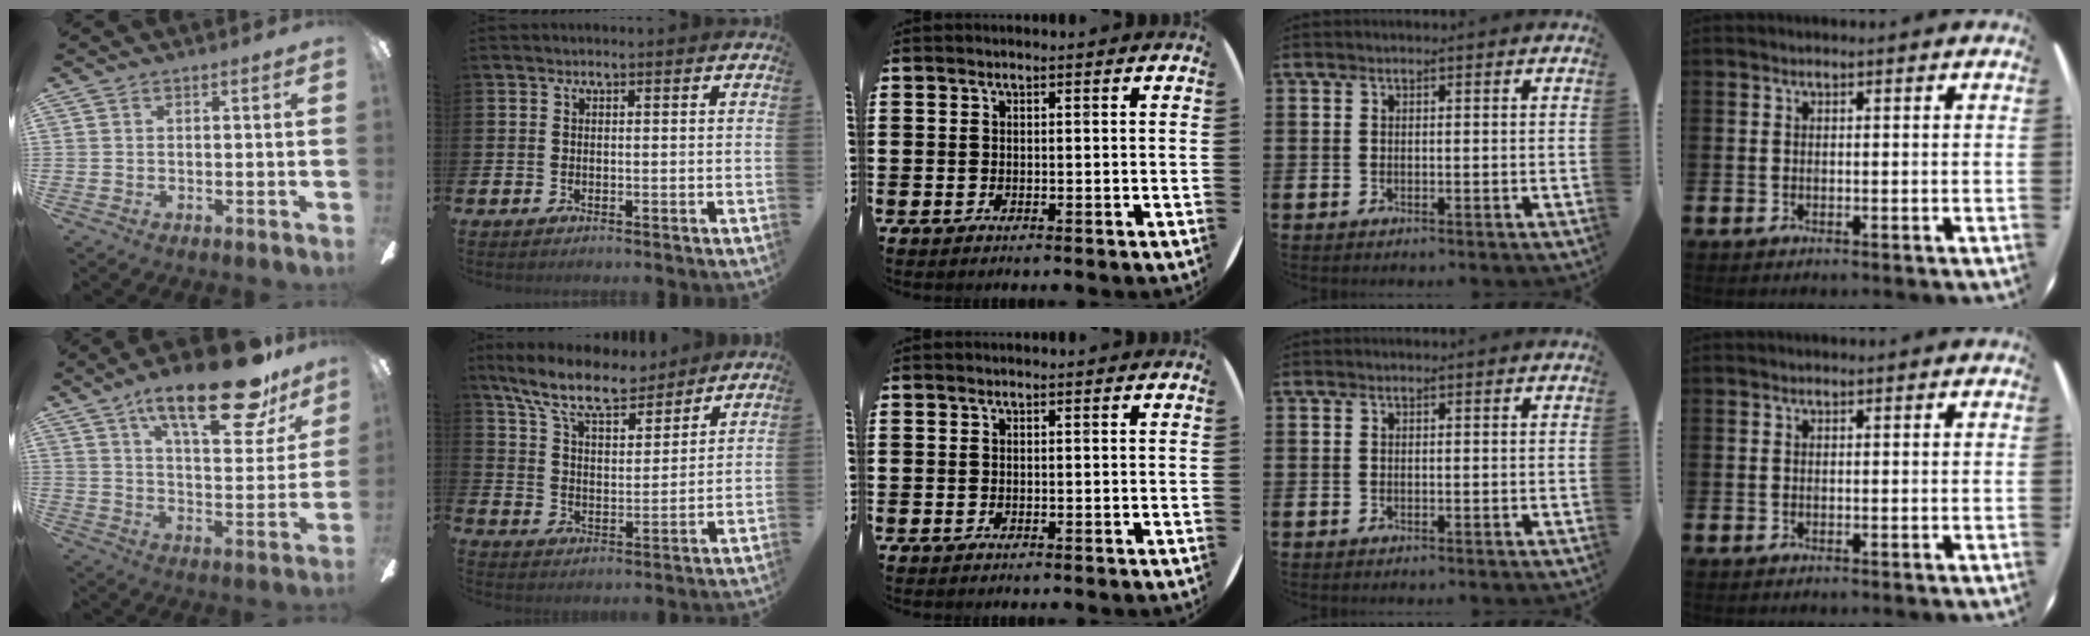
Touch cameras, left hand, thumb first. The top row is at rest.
{"thumb": {"total": 23.5, "force": [15.5, 7.5, 16.0], "torque": [-0.240, -0.086, 0.246]}, "index": {"total": 10.2, "force": [8.9, 2.8, 4.2], "torque": [-0.112, -0.041, 0.160]}}